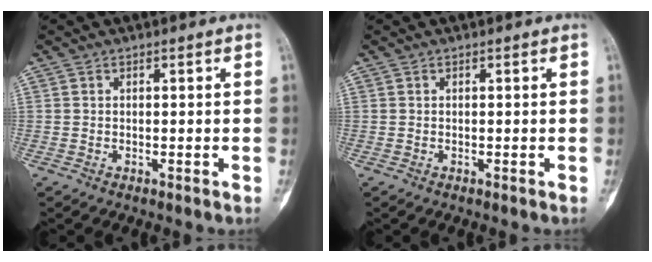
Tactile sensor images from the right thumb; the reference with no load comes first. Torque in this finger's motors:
{"motor_torque": [0.02, 0.01, 0.03, -0.03, 0.00]}